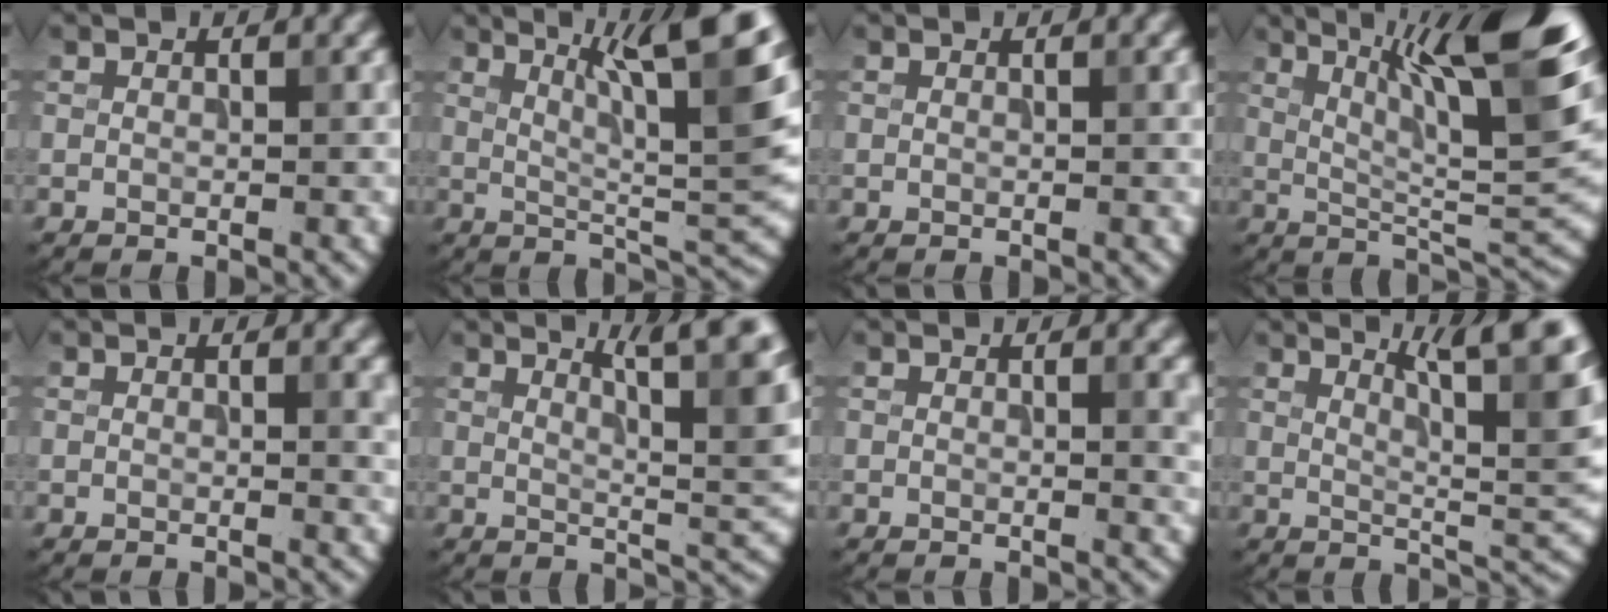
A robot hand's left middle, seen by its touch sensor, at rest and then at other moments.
{"total": 10.6, "force": [5.0, 2.0, 9.2], "torque": [-0.117, 0.013, 0.083]}
{"total": 0.6, "force": [0.1, 0.1, 0.6], "torque": [-0.008, -0.001, 0.002]}
{"total": 13.4, "force": [6.5, 2.5, 11.4], "torque": [-0.167, 0.006, 0.113]}
{"total": 1.3, "force": [0.3, 0.2, 1.2], "torque": [-0.012, -0.003, 0.005]}
{"total": 7.3, "force": [3.5, 1.8, 6.1], "torque": [-0.056, 0.011, 0.052]}
{"total": 1.7, "force": [0.3, 0.3, 1.6], "torque": [-0.017, -0.003, 0.005]}
{"total": 7.9, "force": [4.2, 1.6, 6.5], "torque": [-0.070, 0.008, 0.066]}